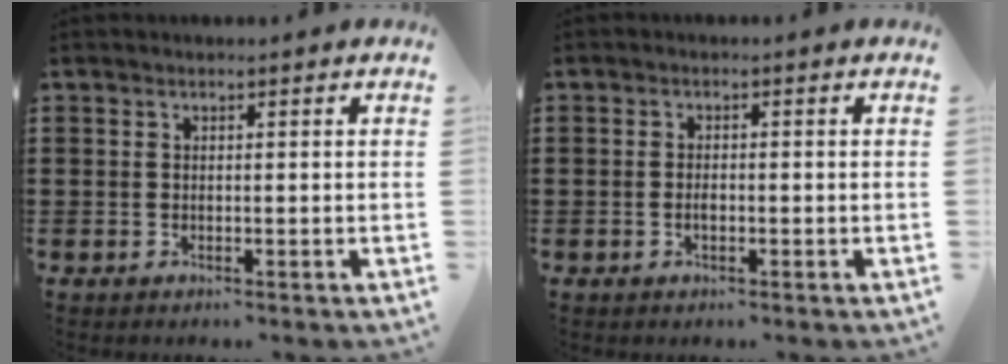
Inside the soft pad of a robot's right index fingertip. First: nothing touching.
{"total": 1.3, "force": [-0.3, 0.4, 1.2], "torque": [-0.024, -0.004, -0.003]}